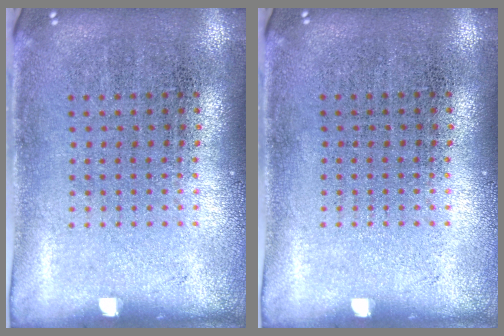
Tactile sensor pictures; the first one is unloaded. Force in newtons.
{"total": 0.0}